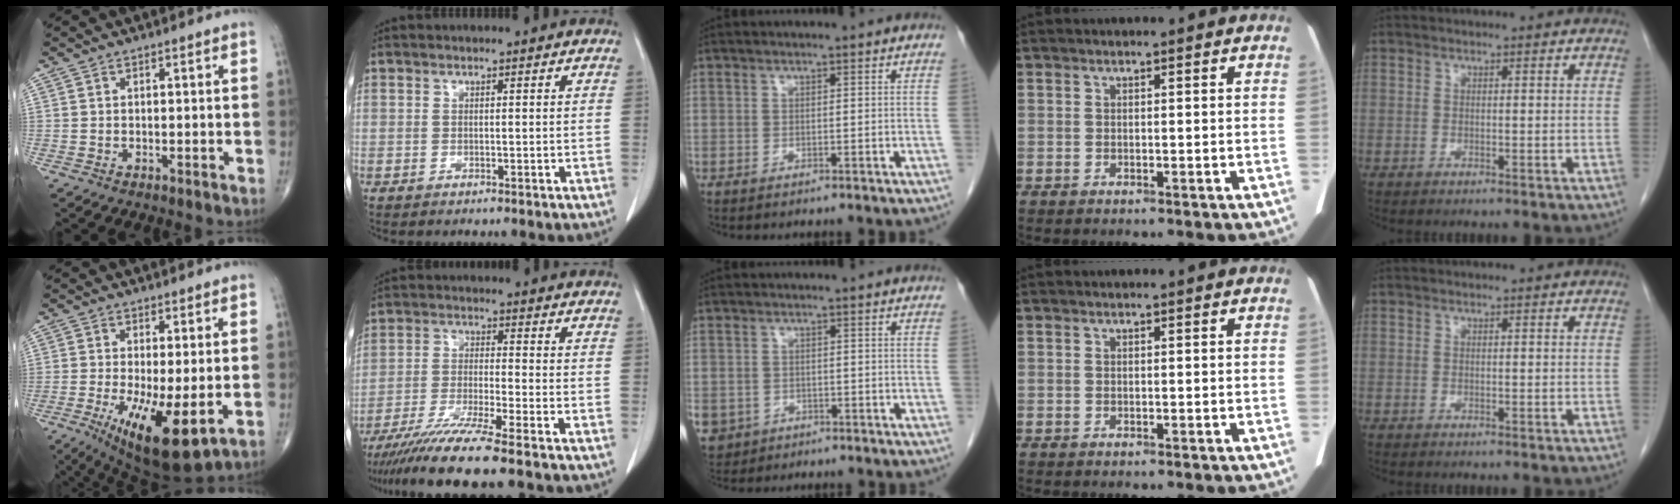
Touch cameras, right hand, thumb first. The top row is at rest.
{"thumb": {"total": 12.5, "force": [-3.3, 3.7, 11.5], "torque": [-0.199, -0.028, -0.042]}, "index": {"total": 10.2, "force": [-8.3, -1.5, 5.8], "torque": [-0.096, -0.034, -0.143]}, "middle": {"total": 6.5, "force": [-2.8, 5.5, 1.8], "torque": [-0.050, -0.002, -0.040]}}